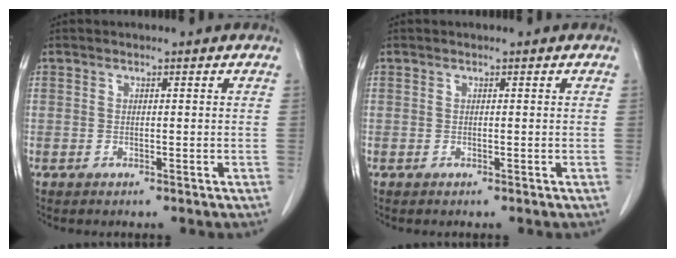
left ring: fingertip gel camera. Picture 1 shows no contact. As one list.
[{"total": 0.0}]